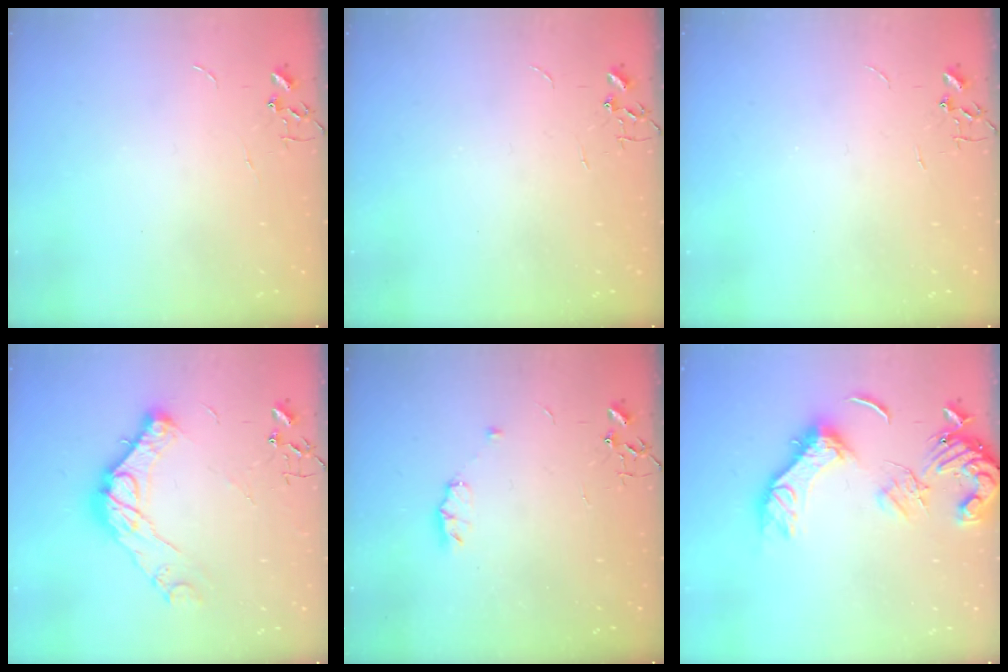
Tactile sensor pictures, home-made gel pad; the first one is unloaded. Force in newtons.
{"total": 0.0}
{"total": 0.0}
{"total": 16.1, "press": 16.1, "slide": 1.1}
{"total": 6.2, "press": 6.0, "slide": 1.5}
{"total": 16.1, "press": 16.0, "slide": 2.2}